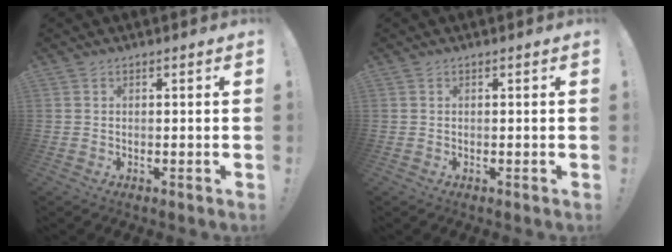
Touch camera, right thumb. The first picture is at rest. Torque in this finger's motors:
{"motor_torque": [-0.01, -0.01, 0.05, -0.05, 0.00]}